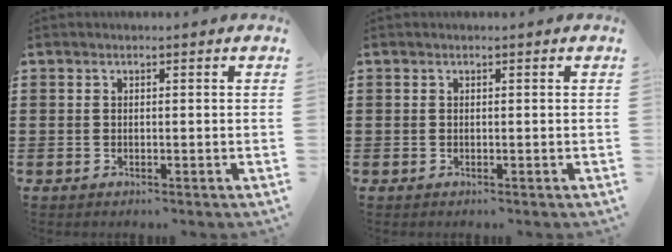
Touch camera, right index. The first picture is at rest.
{"total": 0.0}